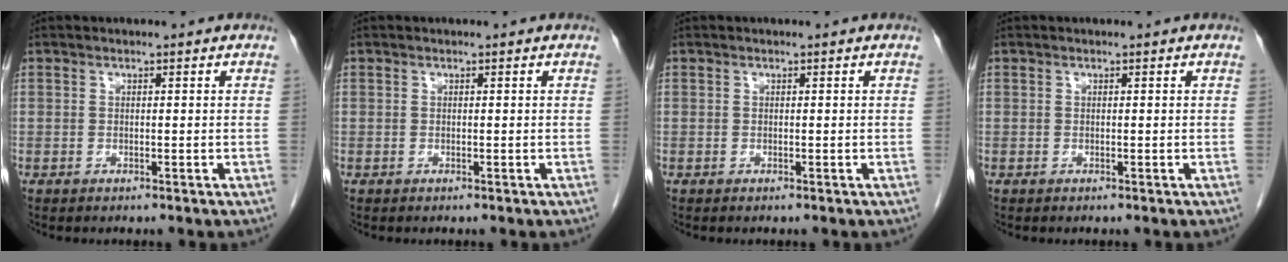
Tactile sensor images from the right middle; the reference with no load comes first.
{"total": 0.0}
{"total": 0.0}
{"total": 0.0}